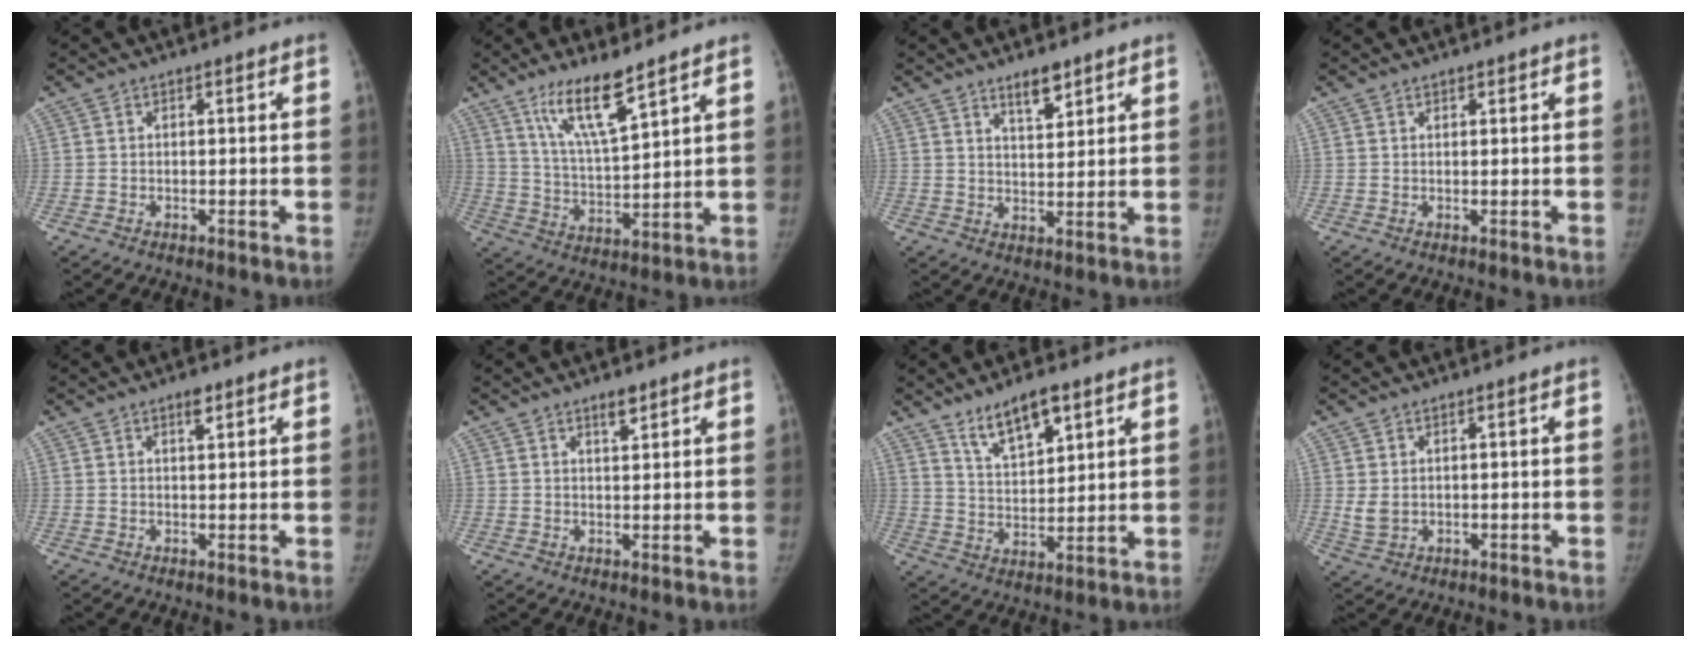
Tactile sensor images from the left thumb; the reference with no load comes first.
{"total": 11.3, "force": [7.7, 2.2, 7.9], "torque": [-0.140, -0.052, 0.155]}
{"total": 5.2, "force": [3.8, 1.8, 3.0], "torque": [-0.034, -0.031, 0.065]}
{"total": 1.0, "force": [0.8, 0.5, 0.3], "torque": [0.003, -0.005, 0.010]}
{"total": 2.2, "force": [1.4, 0.8, 1.4], "torque": [-0.017, -0.007, 0.022]}
{"total": 2.7, "force": [2.0, 0.9, 1.6], "torque": [-0.019, -0.014, 0.034]}
{"total": 9.4, "force": [6.3, 3.4, 6.1], "torque": [-0.090, -0.038, 0.118]}
{"total": 2.7, "force": [0.5, 2.0, 1.8], "torque": [-0.033, -0.007, 0.016]}